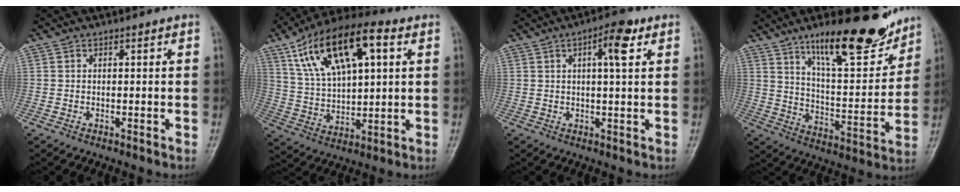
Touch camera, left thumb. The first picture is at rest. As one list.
[{"total": 19.0, "force": [8.0, 8.5, 15.0], "torque": [-0.248, 0.002, 0.140]}, {"total": 5.8, "force": [2.3, 1.6, 5.0], "torque": [-0.071, 0.003, 0.030]}, {"total": 19.1, "force": [13.4, 5.6, 12.4], "torque": [-0.144, -0.081, 0.216]}]